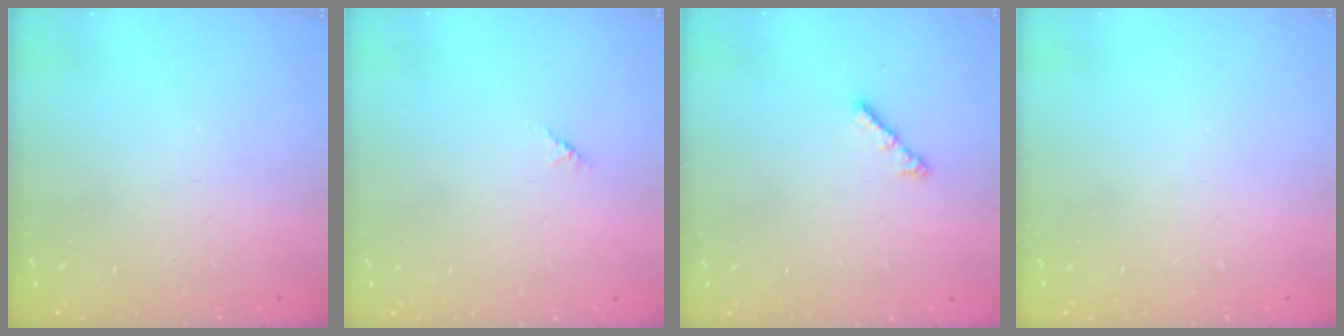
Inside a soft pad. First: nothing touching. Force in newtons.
{"total": 1.2, "press": 1.2, "slide": 0.3}
{"total": 3.0, "press": 2.9, "slide": 0.6}
{"total": 0.0}